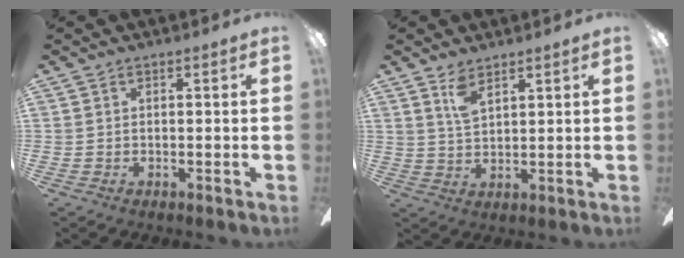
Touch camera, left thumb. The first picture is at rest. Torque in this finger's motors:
{"motor_torque": [0.03, 0.30, -0.17, -0.30, 0.00]}